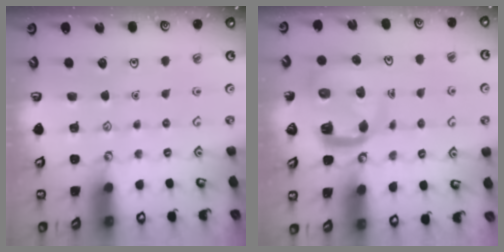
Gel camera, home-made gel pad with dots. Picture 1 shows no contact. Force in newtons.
{"total": 7.1, "press": 7.0, "slide": 1.0}